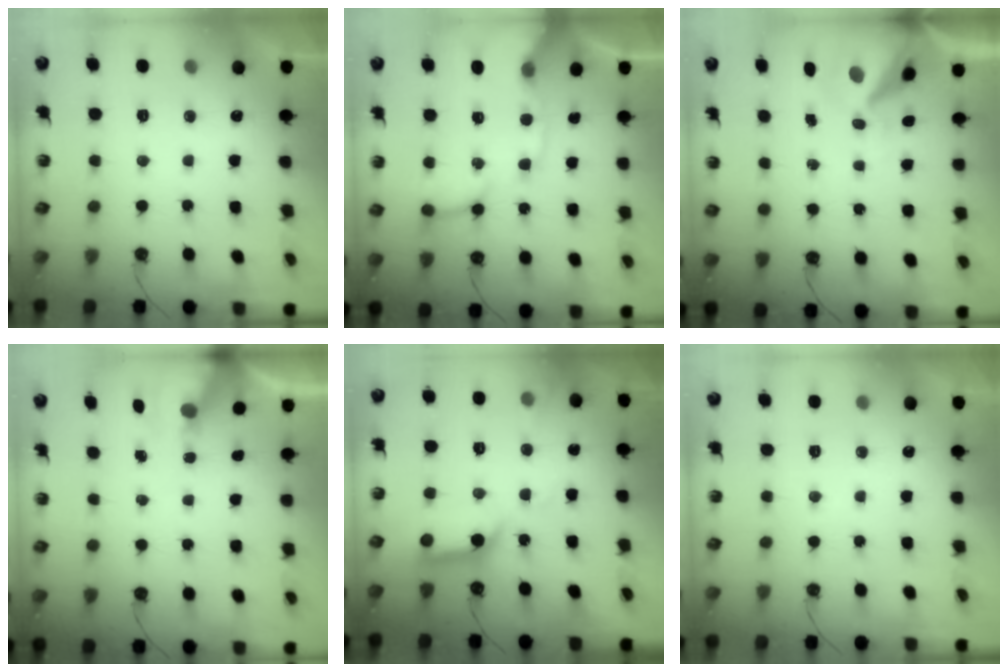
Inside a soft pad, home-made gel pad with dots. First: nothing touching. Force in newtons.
{"total": 15.9, "press": 15.7, "slide": 2.6}
{"total": 11.9, "press": 11.8, "slide": 1.5}
{"total": 6.0, "press": 6.0, "slide": 0.5}
{"total": 13.0, "press": 12.9, "slide": 1.5}
{"total": 0.0}